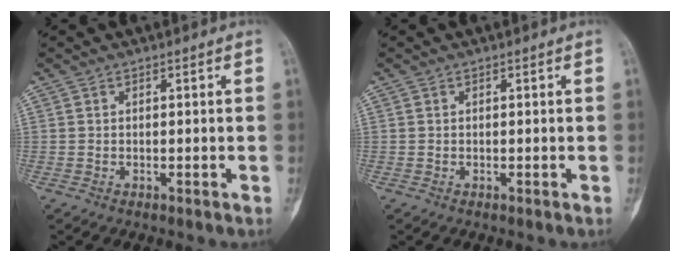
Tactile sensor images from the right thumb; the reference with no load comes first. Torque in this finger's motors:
{"motor_torque": [0.31, 0.02, 0.20, -0.02, 0.03]}